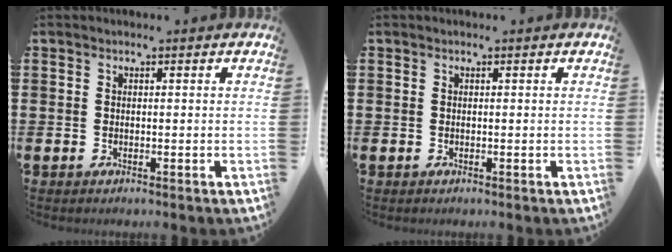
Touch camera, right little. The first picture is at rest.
{"total": 0.0}